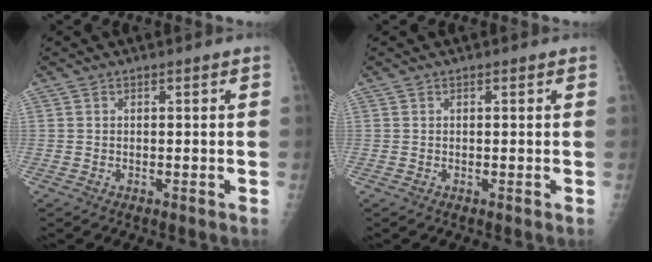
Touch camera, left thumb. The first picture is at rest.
{"total": 0.0}